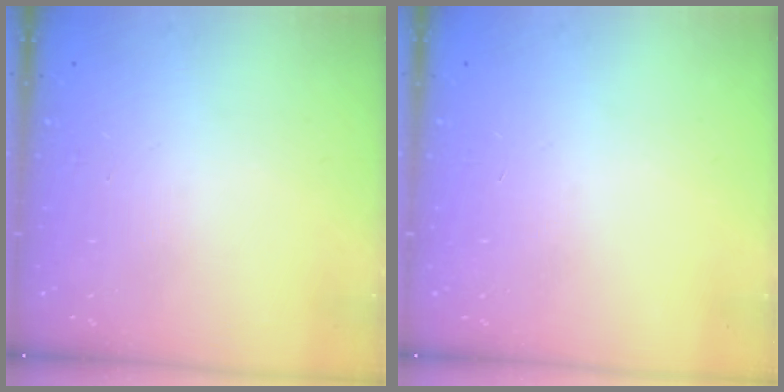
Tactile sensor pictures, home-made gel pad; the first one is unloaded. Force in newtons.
{"total": 0.0}